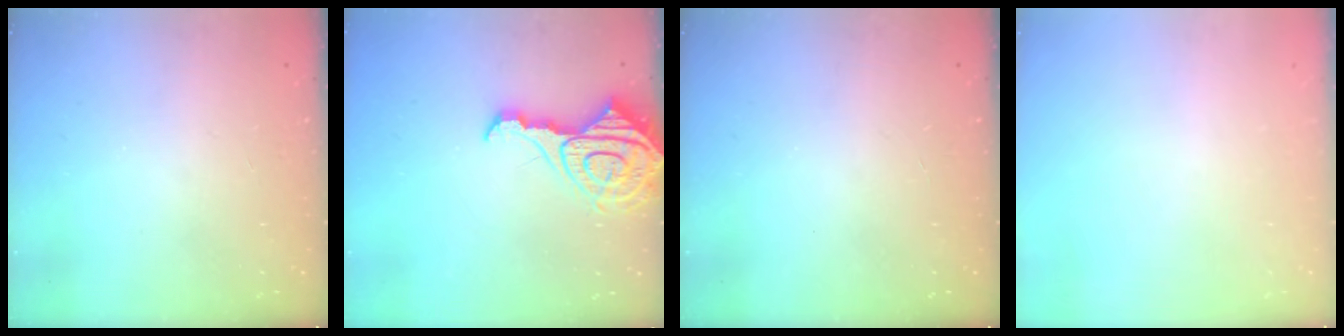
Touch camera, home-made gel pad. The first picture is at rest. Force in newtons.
{"total": 15.8, "press": 15.7, "slide": 1.5}
{"total": 0.0}
{"total": 0.0}